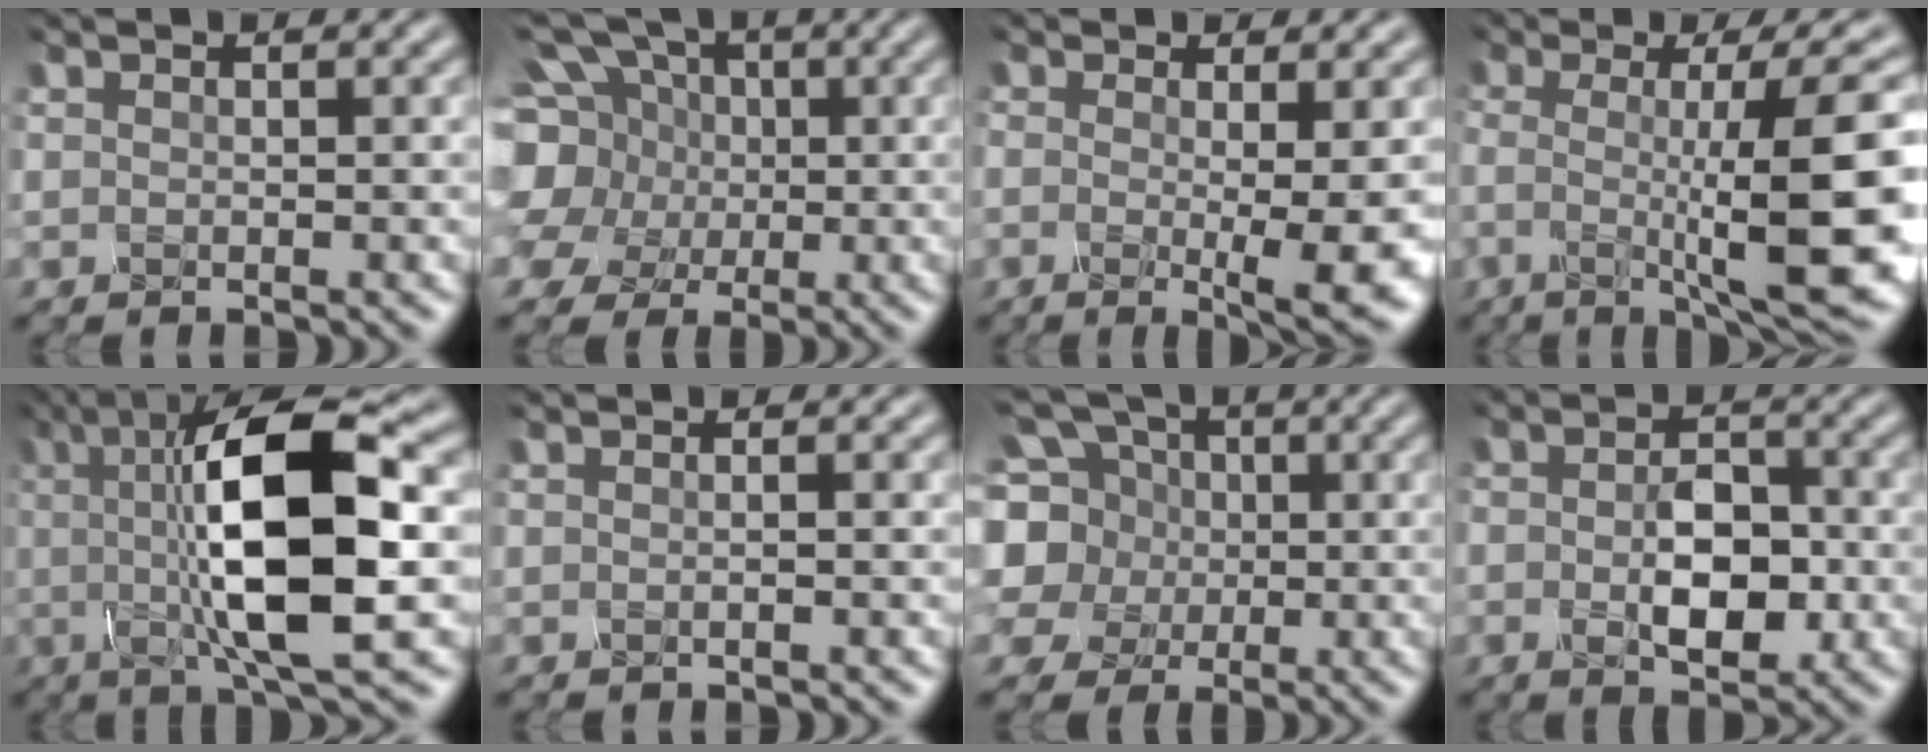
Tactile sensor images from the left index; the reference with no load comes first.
{"total": 11.0, "force": [1.0, 9.6, 5.3], "torque": [-0.139, 0.028, -0.011]}
{"total": 5.3, "force": [-0.8, 0.7, 5.2], "torque": [-0.067, -0.015, -0.015]}
{"total": 11.8, "force": [-2.0, 1.9, 11.5], "torque": [-0.139, -0.005, -0.033]}
{"total": 12.6, "force": [0.1, 3.5, 12.1], "torque": [-0.188, 0.005, -0.005]}
{"total": 1.2, "force": [0.3, 0.5, 1.1], "torque": [-0.004, 0.002, -0.017]}
{"total": 8.8, "force": [0.3, 7.7, 4.1], "torque": [-0.111, 0.026, -0.029]}
{"total": 4.9, "force": [-1.2, 2.8, 3.8], "torque": [-0.064, -0.006, -0.020]}